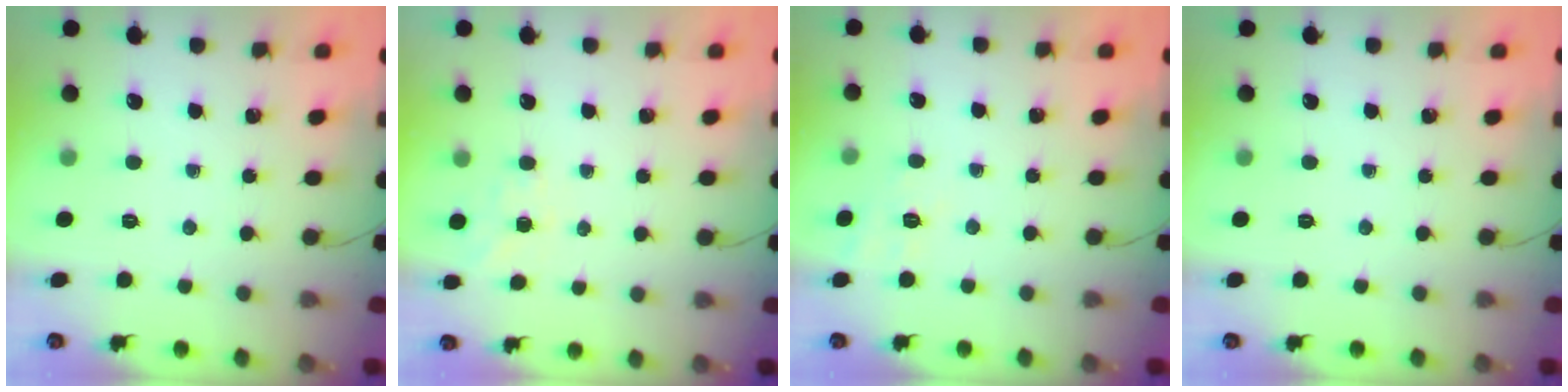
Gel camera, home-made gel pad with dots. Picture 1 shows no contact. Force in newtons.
{"total": 2.9, "press": 2.5, "slide": 1.5}
{"total": 3.0, "press": 2.3, "slide": 2.0}
{"total": 0.0}